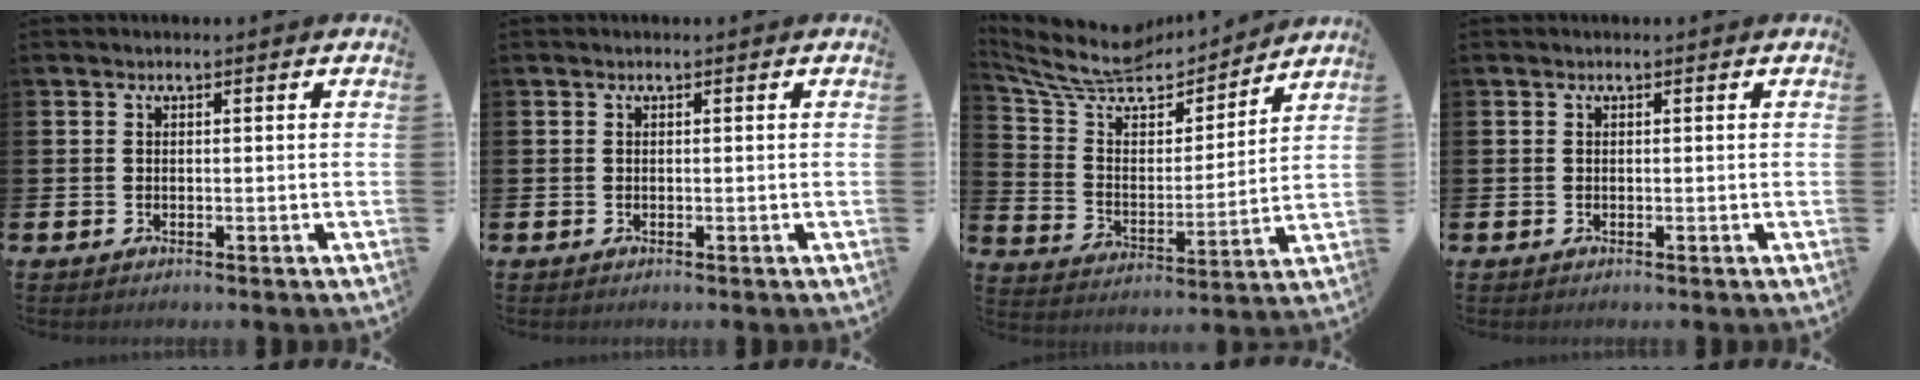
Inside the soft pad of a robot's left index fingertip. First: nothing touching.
{"total": 0.0}
{"total": 9.3, "force": [8.2, 3.6, 2.6], "torque": [-0.100, -0.059, 0.142]}
{"total": 0.0}